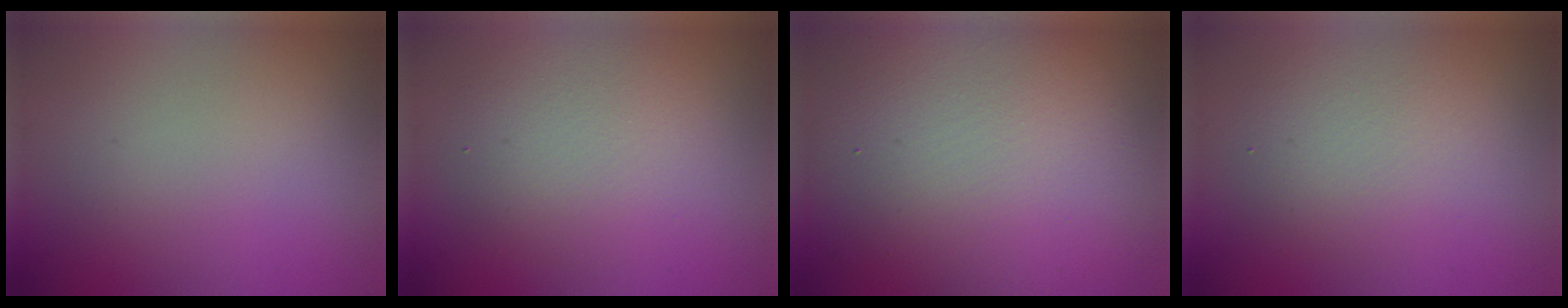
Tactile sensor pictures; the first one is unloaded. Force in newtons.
{"total": 4.0, "press": 4.0, "slide": 0.1}
{"total": 12.2, "press": 12.2, "slide": 0.8}
{"total": 3.4, "press": 3.3, "slide": 0.3}